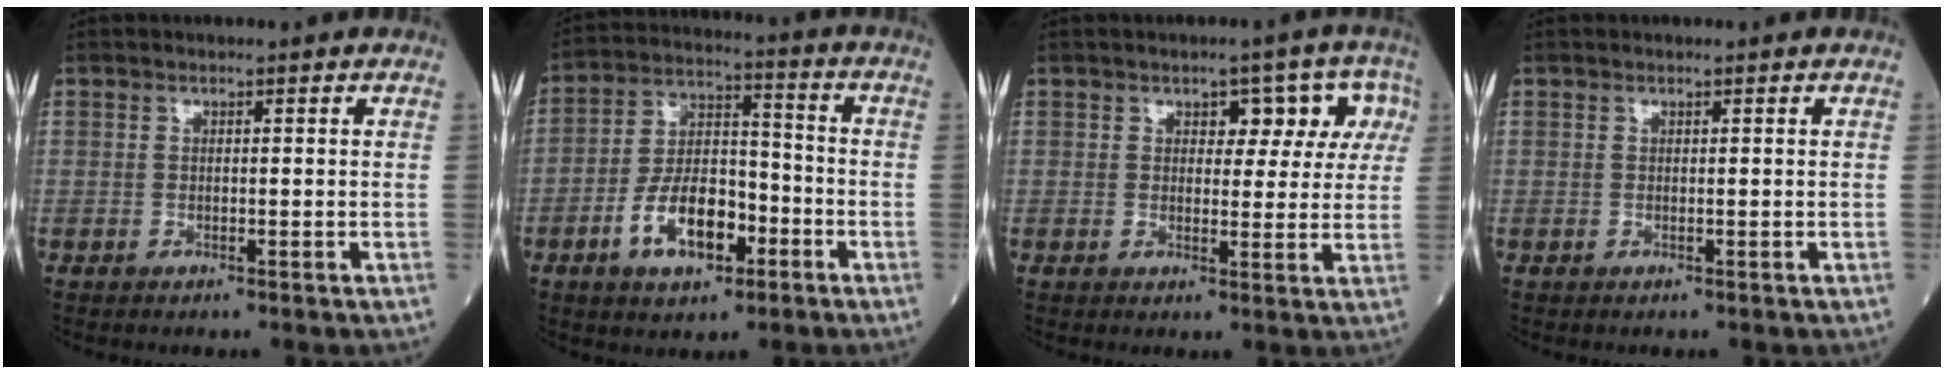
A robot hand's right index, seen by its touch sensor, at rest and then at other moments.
{"total": 11.3, "force": [-4.8, 5.4, 8.7], "torque": [-0.170, 0.014, -0.083]}
{"total": 6.2, "force": [2.3, 3.6, 4.5], "torque": [-0.035, 0.026, 0.025]}
{"total": 0.0}